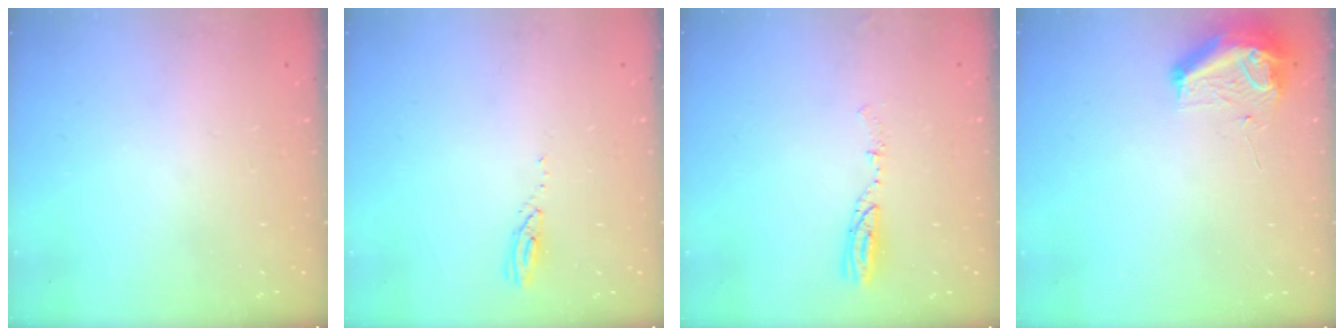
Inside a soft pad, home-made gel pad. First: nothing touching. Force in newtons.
{"total": 3.0, "press": 3.0, "slide": 0.1}
{"total": 4.5, "press": 4.3, "slide": 1.0}
{"total": 9.0, "press": 8.9, "slide": 1.1}